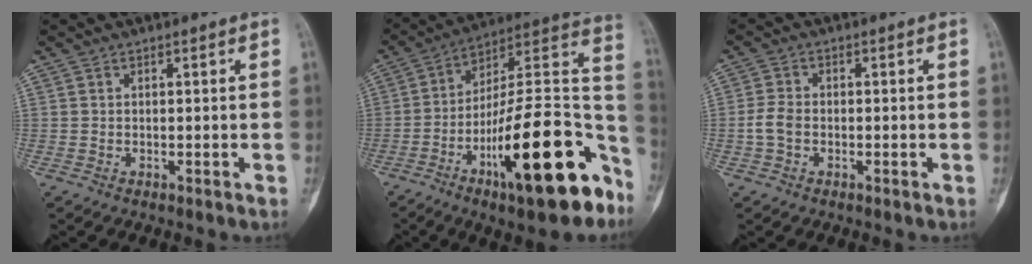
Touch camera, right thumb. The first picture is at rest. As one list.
[{"total": 27.2, "force": [-11.9, 8.2, 23.0], "torque": [-0.296, 0.065, -0.183]}, {"total": 3.4, "force": [-0.9, 2.4, 2.3], "torque": [-0.053, 0.010, -0.021]}]